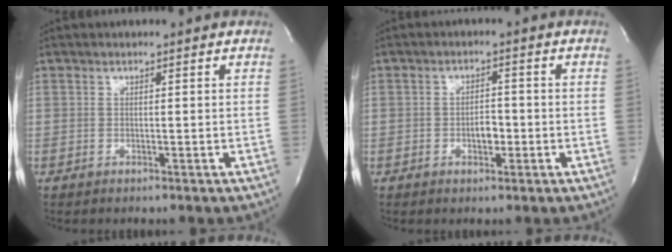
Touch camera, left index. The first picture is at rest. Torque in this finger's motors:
{"motor_torque": [0.06, -0.01, 0.05, 0.01]}